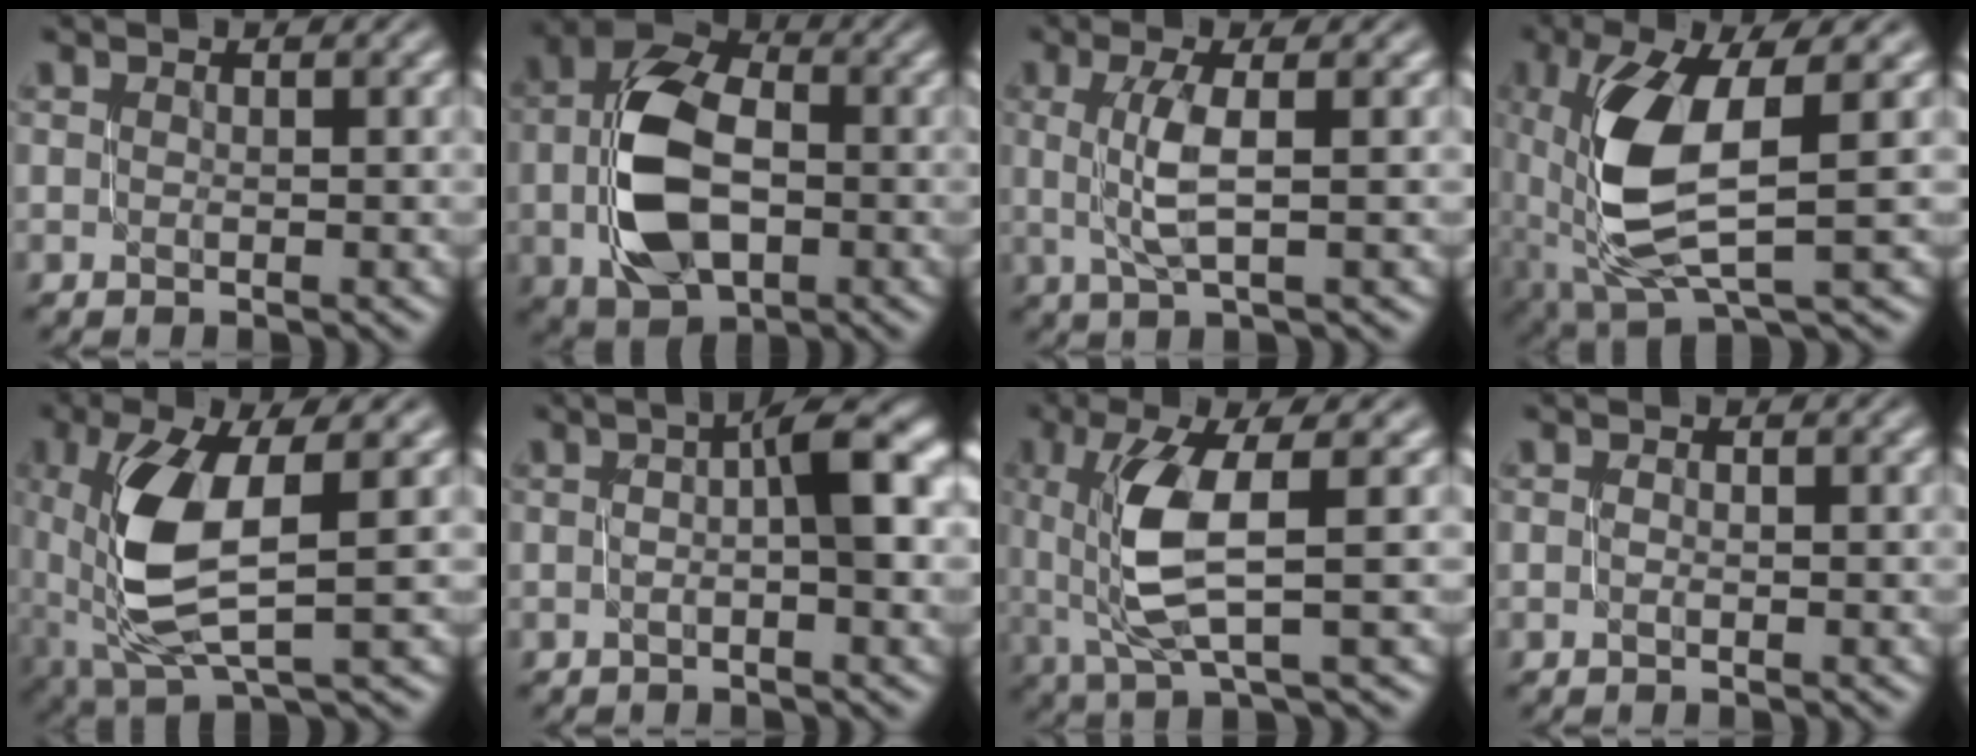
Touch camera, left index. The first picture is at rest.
{"total": 9.6, "force": [-0.9, 6.4, 7.2], "torque": [-0.153, 0.000, -0.018]}
{"total": 3.3, "force": [0.3, 0.8, 3.2], "torque": [-0.070, 0.003, 0.010]}
{"total": 8.8, "force": [0.3, 3.8, 8.0], "torque": [-0.178, -0.012, 0.018]}
{"total": 7.9, "force": [0.5, 3.3, 7.2], "torque": [-0.160, -0.011, 0.020]}
{"total": 5.1, "force": [0.3, 1.2, 4.9], "torque": [-0.070, 0.013, 0.000]}
{"total": 6.5, "force": [0.7, 1.9, 6.2], "torque": [-0.131, -0.004, 0.021]}
{"total": 0.0}